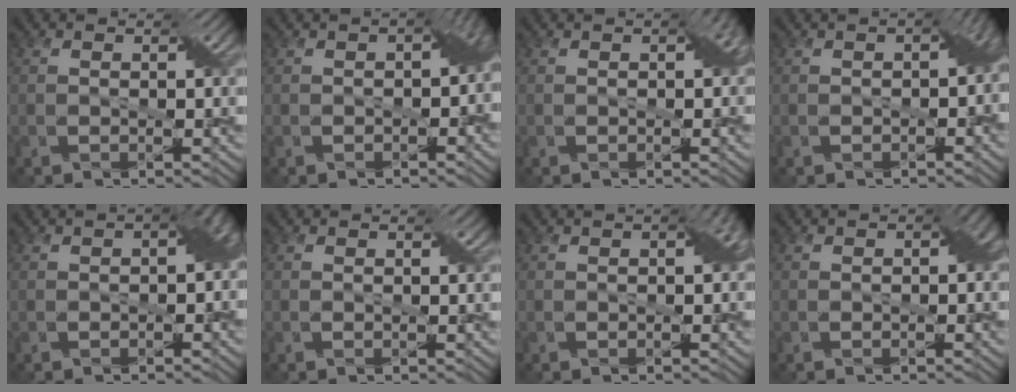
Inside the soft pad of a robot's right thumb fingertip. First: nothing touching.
{"total": 4.4, "force": [-0.6, 2.7, 3.4], "torque": [-0.039, -0.005, -0.008]}
{"total": 2.1, "force": [0.2, 1.1, 1.7], "torque": [-0.020, 0.006, 0.005]}
{"total": 3.6, "force": [-0.5, 2.2, 2.9], "torque": [-0.033, -0.003, -0.006]}
{"total": 3.8, "force": [-0.3, 2.1, 3.1], "torque": [-0.035, 0.002, -0.005]}
{"total": 0.0}
{"total": 2.5, "force": [0.2, 1.3, 2.1], "torque": [-0.024, 0.005, 0.006]}
{"total": 1.9, "force": [-0.2, 1.2, 1.4], "torque": [-0.020, -0.002, -0.004]}